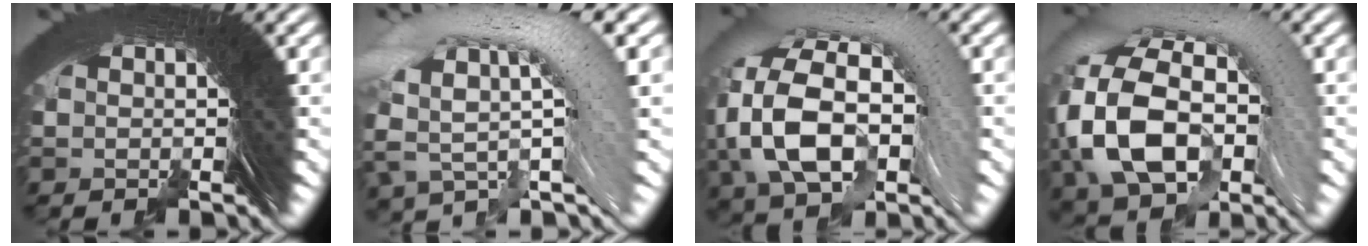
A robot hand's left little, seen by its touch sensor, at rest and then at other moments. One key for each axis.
{"total": 23.5, "fx": 3.2, "fy": -10.3, "fz": -20.8, "tx": 0.300, "ty": 0.097, "tz": 0.011}
{"total": 18.6, "fx": 1.1, "fy": -4.6, "fz": -18.0, "tx": 0.199, "ty": 0.034, "tz": -0.007}
{"total": 17.2, "fx": 0.5, "fy": -3.0, "fz": -17.0, "tx": 0.178, "ty": 0.030, "tz": -0.016}